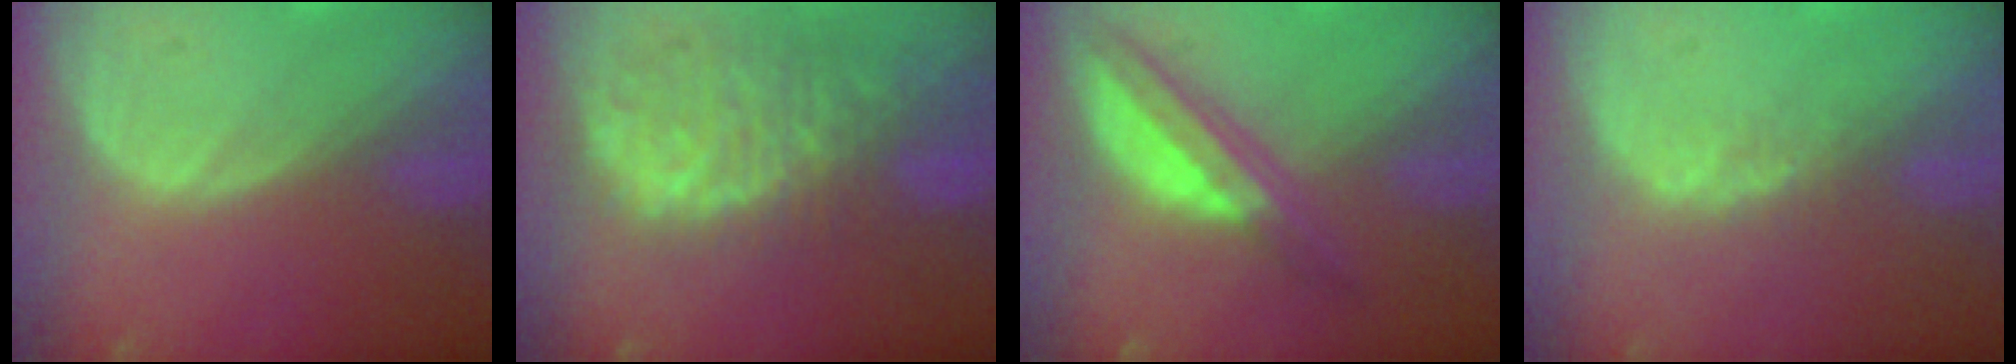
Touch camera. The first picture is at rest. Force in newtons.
{"total": 11.4, "press": 9.6, "slide": 6.1}
{"total": 6.6, "press": 5.8, "slide": 3.1}
{"total": 2.1, "press": 1.7, "slide": 1.2}